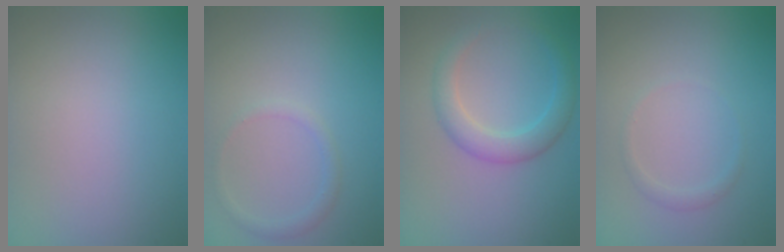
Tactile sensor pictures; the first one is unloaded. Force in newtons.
{"total": 1.1, "press": 1.1, "slide": 0.1}
{"total": 3.1, "press": 3.1, "slide": 0.0}
{"total": 0.8, "press": 0.8, "slide": 0.1}